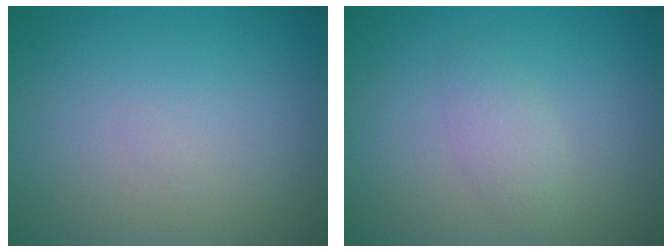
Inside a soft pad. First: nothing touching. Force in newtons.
{"total": 1.7, "press": 1.7, "slide": 0.1}